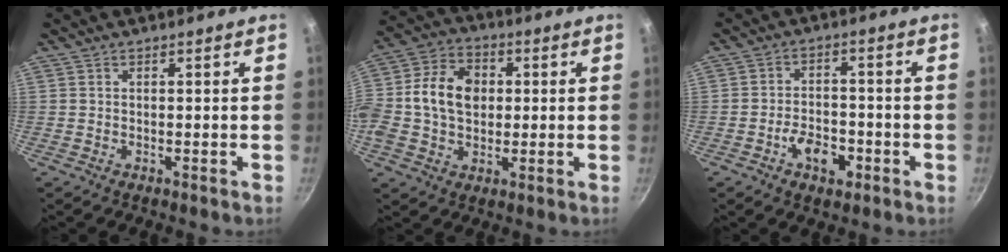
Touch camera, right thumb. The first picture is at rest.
{"total": 14.3, "force": [1.0, 10.5, 9.5], "torque": [-0.161, 0.019, -0.002]}
{"total": 6.9, "force": [-3.2, 4.1, 4.6], "torque": [-0.058, 0.023, -0.055]}